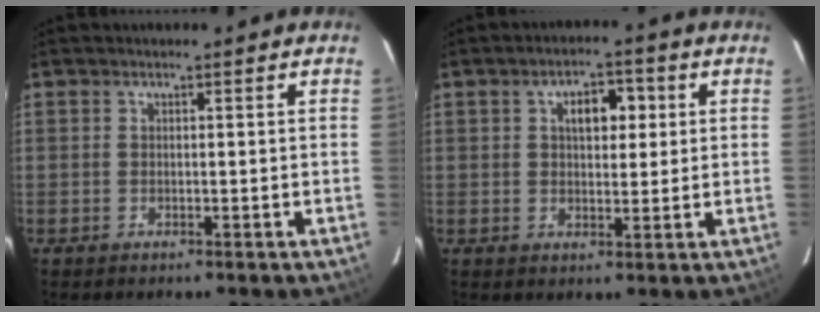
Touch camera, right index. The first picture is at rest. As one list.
[{"total": 5.5, "force": [1.6, 2.7, 4.6], "torque": [-0.072, 0.016, 0.026]}]